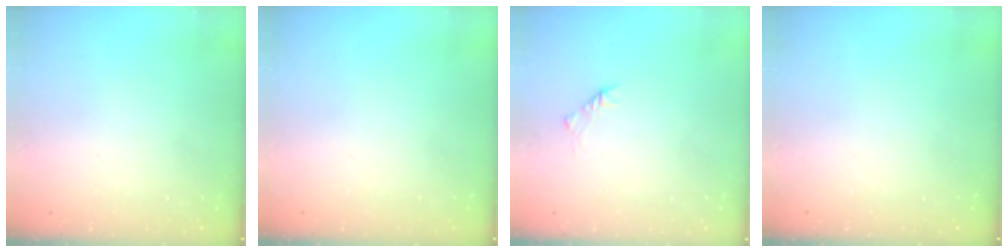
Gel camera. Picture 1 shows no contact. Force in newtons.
{"total": 0.0}
{"total": 2.0, "press": 1.9, "slide": 0.6}
{"total": 0.0}